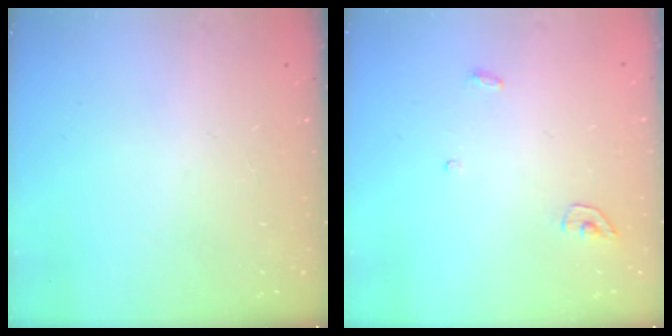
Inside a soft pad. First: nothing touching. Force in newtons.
{"total": 3.4, "press": 3.4, "slide": 0.3}